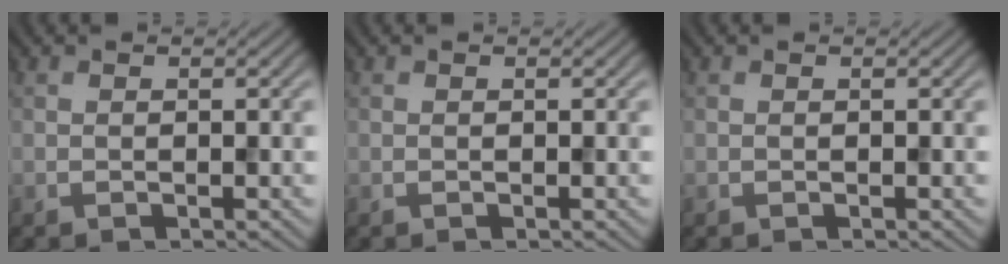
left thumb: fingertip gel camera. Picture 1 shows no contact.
{"total": 0.0}
{"total": 0.0}